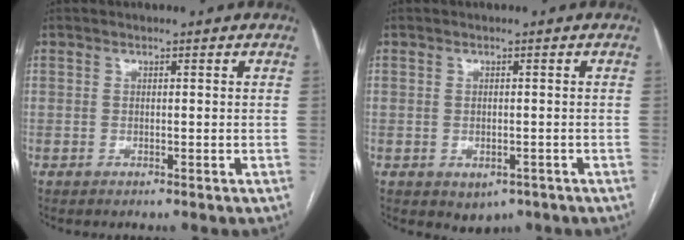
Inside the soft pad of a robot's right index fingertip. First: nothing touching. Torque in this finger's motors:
{"motor_torque": [0.84, -0.55, 0.15, 0.01]}